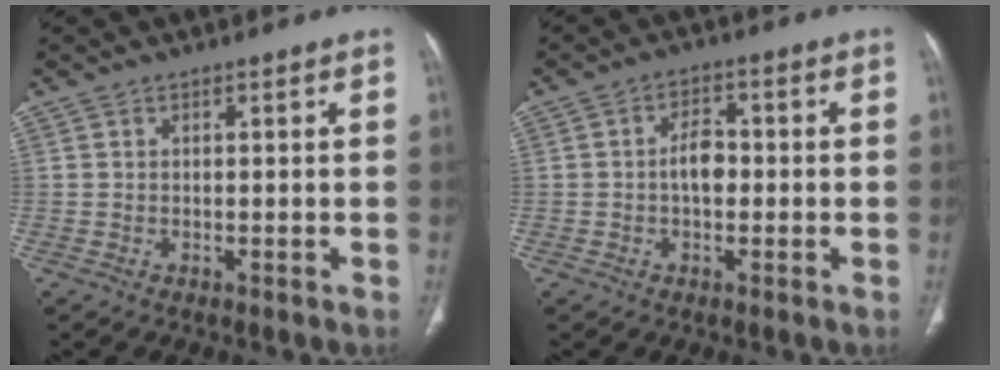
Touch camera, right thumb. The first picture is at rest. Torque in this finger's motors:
{"motor_torque": [0.84, 0.81, 0.66, -0.56, 0.02]}